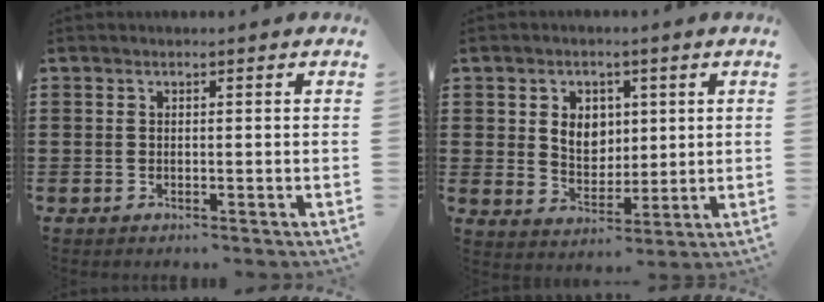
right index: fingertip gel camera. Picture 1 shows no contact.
{"total": 4.9, "force": [1.3, 3.8, 2.7], "torque": [-0.052, 0.006, 0.019]}